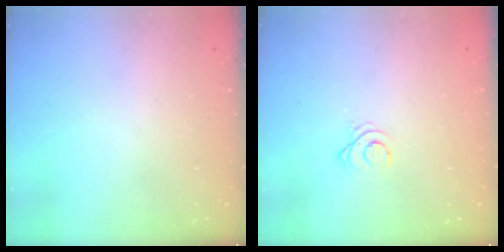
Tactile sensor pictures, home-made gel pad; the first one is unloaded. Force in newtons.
{"total": 2.7, "press": 2.7, "slide": 0.3}